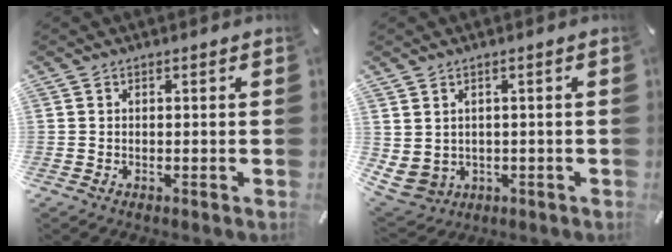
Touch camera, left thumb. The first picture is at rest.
{"total": 3.9, "force": [1.4, 3.6, 0.6], "torque": [-0.034, -0.009, 0.025]}